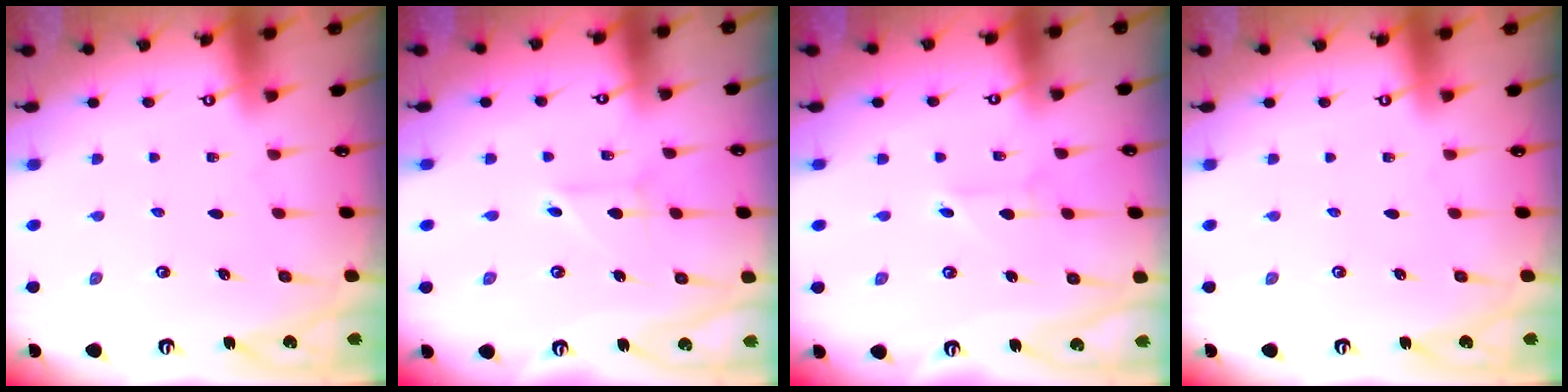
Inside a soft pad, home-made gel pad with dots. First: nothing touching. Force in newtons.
{"total": 3.2, "press": 3.2, "slide": 0.3}
{"total": 2.5, "press": 2.4, "slide": 0.2}
{"total": 0.0}